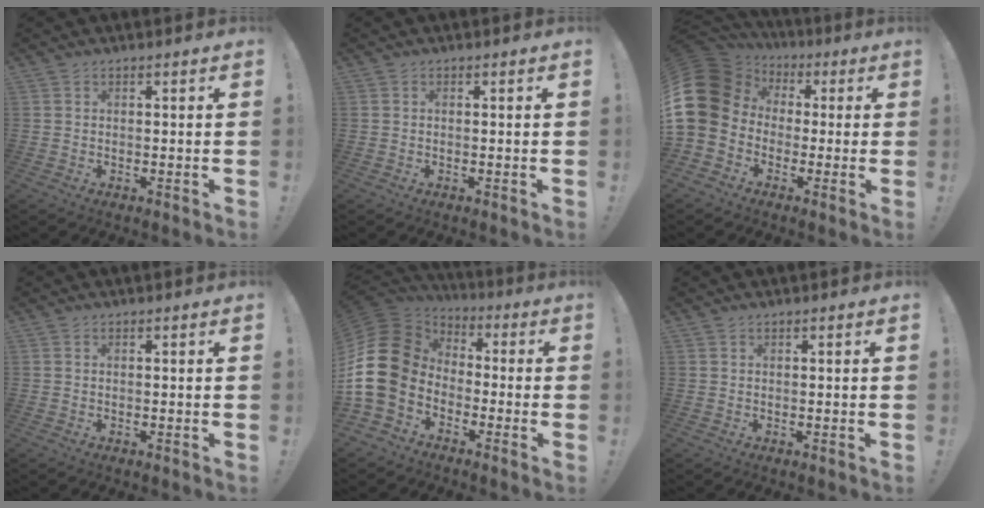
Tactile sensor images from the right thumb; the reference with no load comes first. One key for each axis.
{"total": 0.0}
{"total": 16.0, "fx": 1.7, "fy": 13.2, "fz": 9.0, "tx": -0.184, "ty": 0.002, "tz": 0.044}
{"total": 0.0}
{"total": 16.5, "fx": -1.8, "fy": 12.6, "fz": 10.5, "tx": -0.221, "ty": 0.022, "tz": -0.021}
{"total": 0.0}